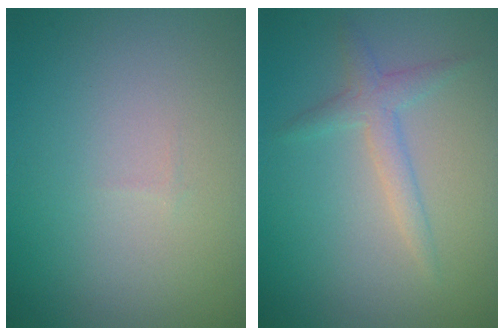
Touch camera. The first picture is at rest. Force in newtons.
{"total": 2.0, "press": 2.0, "slide": 0.0}